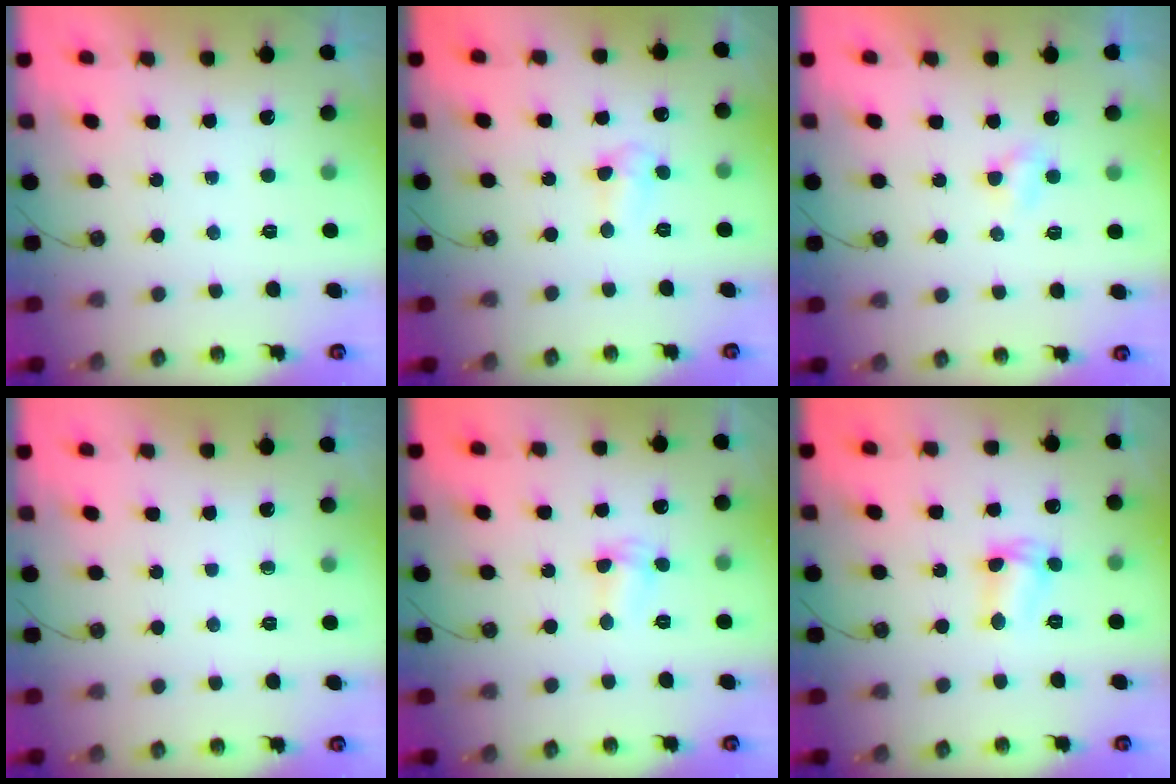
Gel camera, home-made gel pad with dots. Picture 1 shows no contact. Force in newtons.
{"total": 3.8, "press": 3.7, "slide": 0.6}
{"total": 2.0, "press": 2.0, "slide": 0.3}
{"total": 0.0}
{"total": 2.6, "press": 2.6, "slide": 0.6}
{"total": 5.5, "press": 5.5, "slide": 0.4}